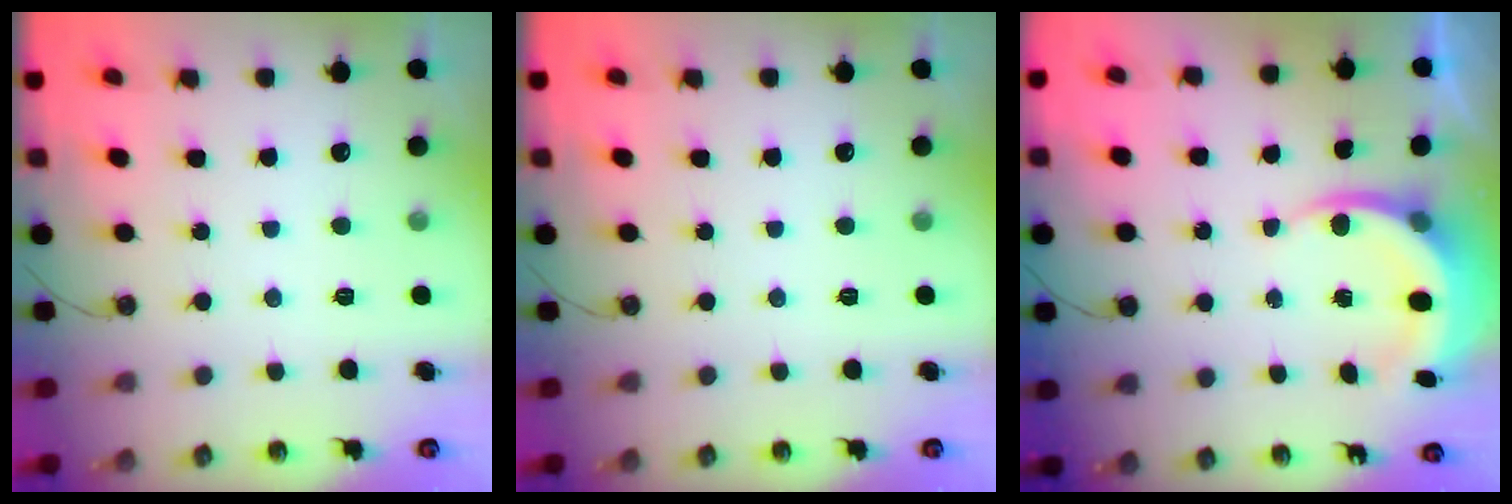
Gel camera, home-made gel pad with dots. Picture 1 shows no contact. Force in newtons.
{"total": 0.0}
{"total": 6.2, "press": 6.0, "slide": 1.6}